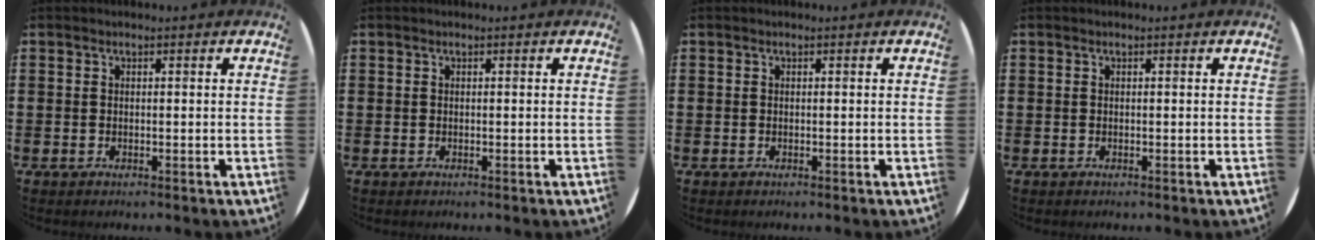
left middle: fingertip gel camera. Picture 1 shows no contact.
{"total": 0.0}
{"total": 0.0}
{"total": 0.0}